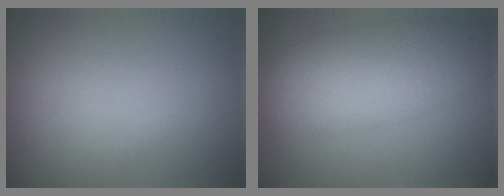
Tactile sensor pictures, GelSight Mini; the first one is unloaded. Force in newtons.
{"total": 7.4, "press": 7.4, "slide": 0.2}